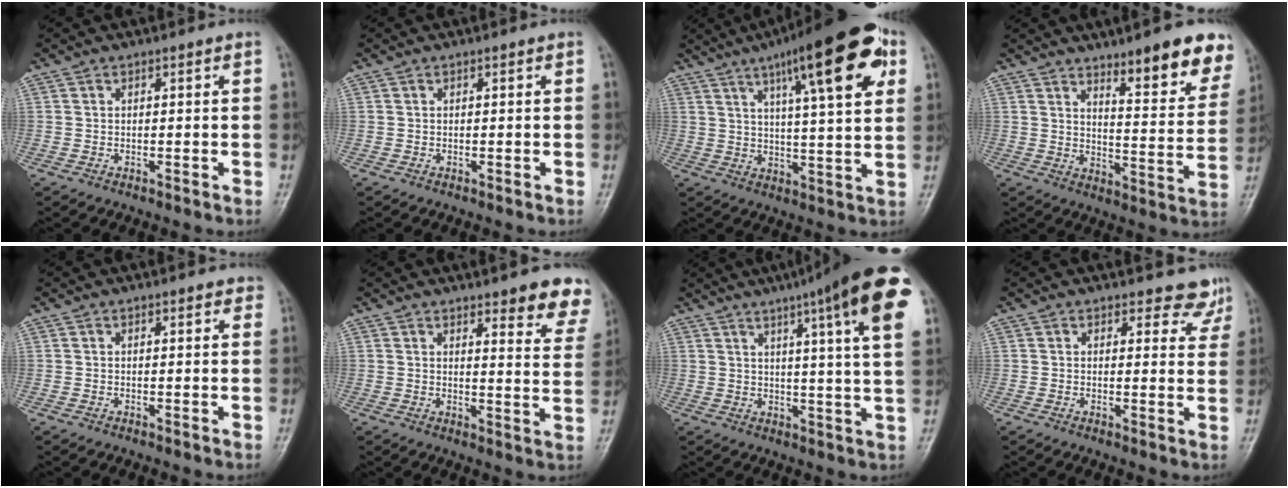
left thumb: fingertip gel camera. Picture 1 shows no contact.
{"total": 0.0}
{"total": 20.6, "force": [9.5, 5.0, 17.6], "torque": [-0.234, -0.008, 0.135]}
{"total": 13.9, "force": [9.5, 3.5, 9.6], "torque": [-0.084, -0.061, 0.133]}
{"total": 1.1, "force": [0.7, 0.5, 0.6], "torque": [-0.005, -0.002, 0.005]}
{"total": 10.1, "force": [8.0, 2.7, 5.5], "torque": [-0.028, -0.045, 0.078]}
{"total": 19.2, "force": [9.5, 2.1, 16.6], "torque": [-0.219, -0.019, 0.112]}
{"total": 5.2, "force": [4.7, 2.2, 0.6], "torque": [0.026, -0.031, 0.039]}